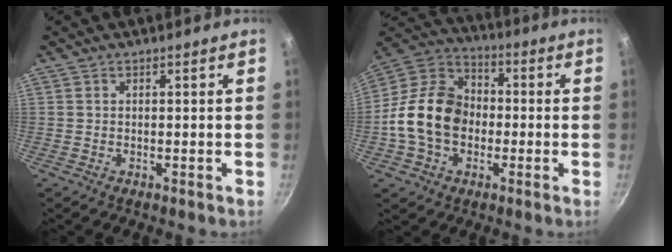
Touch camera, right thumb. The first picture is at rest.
{"total": 16.0, "force": [-2.2, 12.1, 10.2], "torque": [-0.151, 0.037, -0.057]}